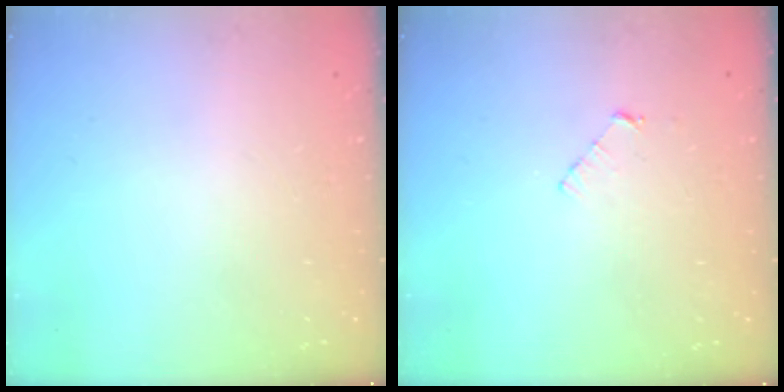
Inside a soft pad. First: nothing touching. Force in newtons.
{"total": 3.8, "press": 3.8, "slide": 0.3}